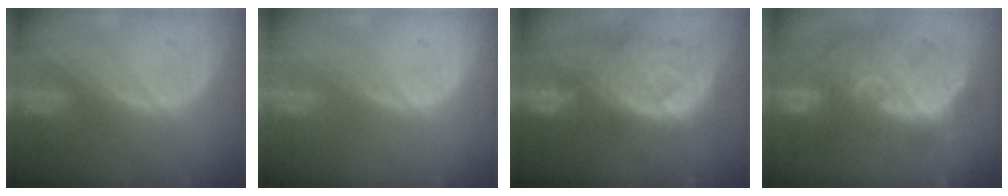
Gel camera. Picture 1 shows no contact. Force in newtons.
{"total": 0.0}
{"total": 11.4, "press": 9.8, "slide": 5.8}
{"total": 13.2, "press": 11.4, "slide": 6.6}